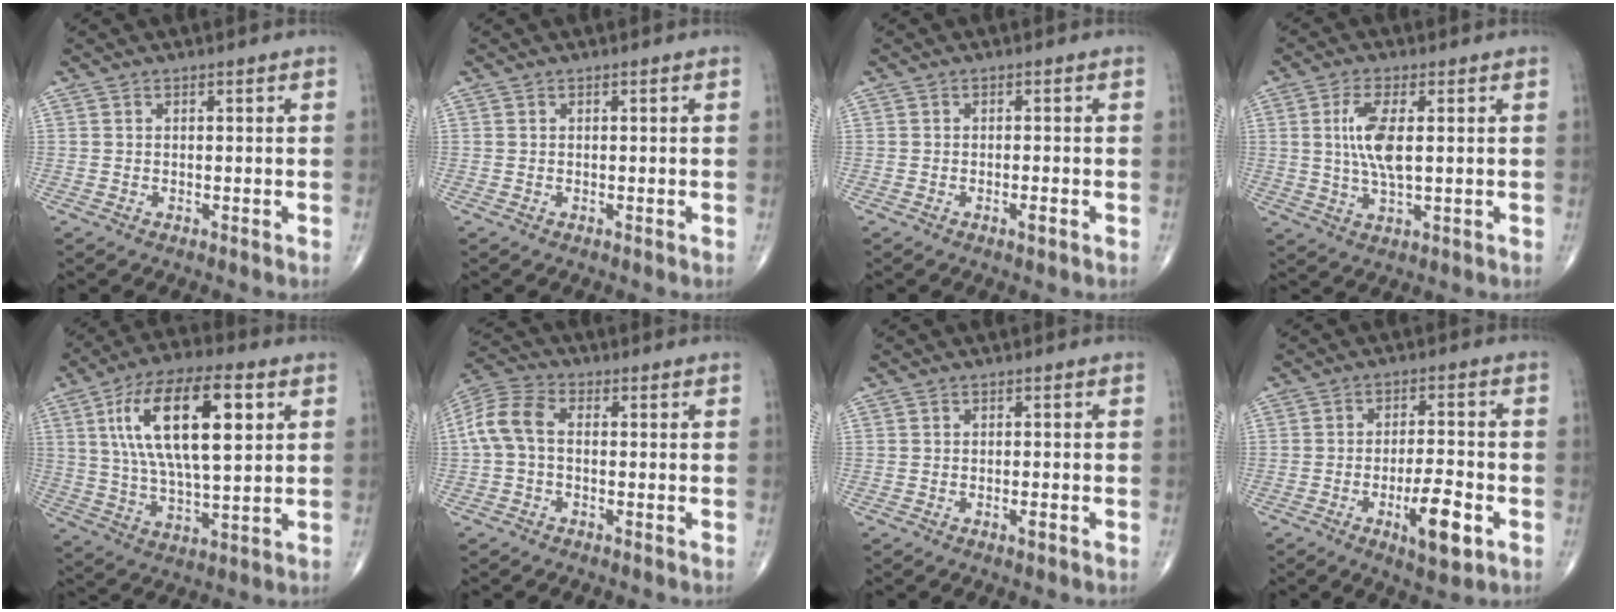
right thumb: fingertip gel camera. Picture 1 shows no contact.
{"total": 0.0}
{"total": 1.4, "force": [-0.7, 0.3, 1.2], "torque": [-0.021, 0.001, -0.012]}
{"total": 7.7, "force": [1.2, 2.6, 7.2], "torque": [-0.158, -0.006, 0.025]}
{"total": 20.0, "force": [5.9, 7.8, 17.5], "torque": [-0.306, 0.001, 0.101]}
{"total": 7.8, "force": [-0.3, 4.7, 6.1], "torque": [-0.133, 0.024, -0.016]}
{"total": 1.2, "force": [-0.6, 0.3, 1.0], "torque": [-0.017, 0.001, -0.009]}
{"total": 9.0, "force": [-3.5, 2.7, 7.9], "torque": [-0.125, 0.012, -0.053]}